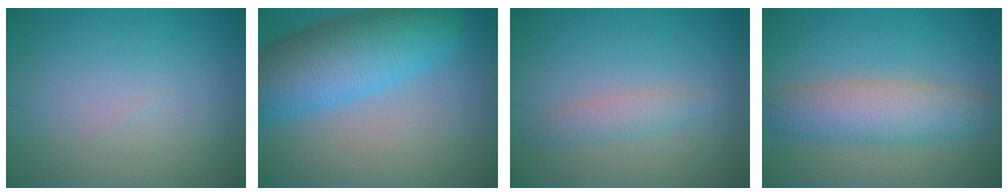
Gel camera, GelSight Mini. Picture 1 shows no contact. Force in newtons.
{"total": 9.9, "press": 9.9, "slide": 0.4}
{"total": 1.9, "press": 1.9, "slide": 0.0}
{"total": 5.5, "press": 5.5, "slide": 0.2}